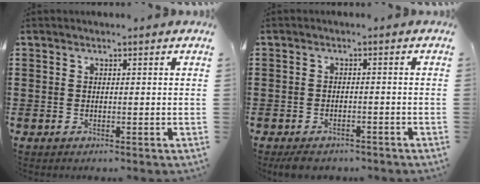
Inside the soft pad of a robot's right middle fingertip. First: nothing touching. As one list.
[{"total": 2.0, "force": [-1.8, 0.6, 0.4], "torque": [-0.011, 0.002, -0.038]}]